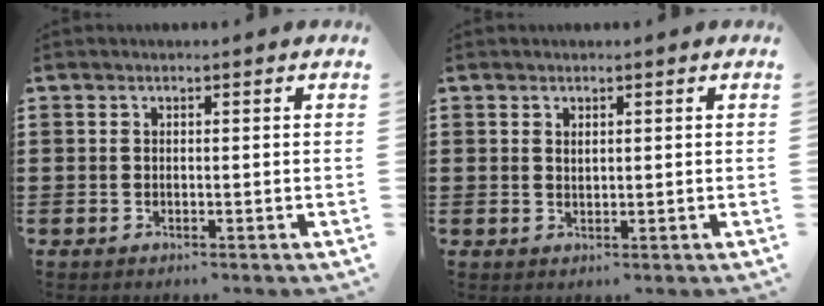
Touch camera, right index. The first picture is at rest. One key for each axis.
{"total": 0.7, "fx": 0.4, "fy": 0.3, "fz": 0.4, "tx": -0.008, "ty": 0.001, "tz": 0.008}